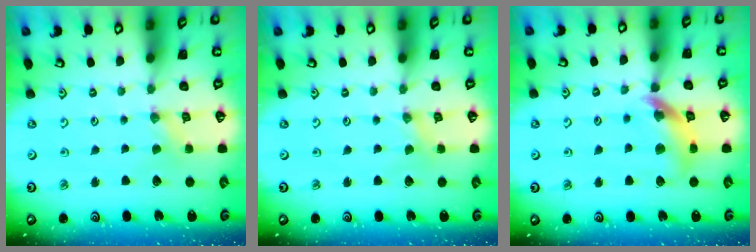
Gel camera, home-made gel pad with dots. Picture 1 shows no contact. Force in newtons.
{"total": 0.0}
{"total": 13.2, "press": 13.1, "slide": 1.8}